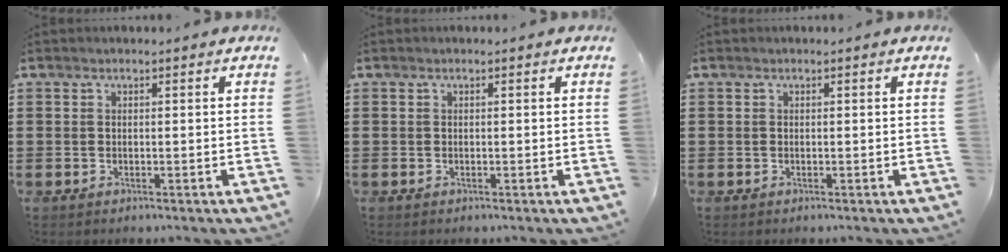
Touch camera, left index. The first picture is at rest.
{"total": 0.0}
{"total": 0.0}